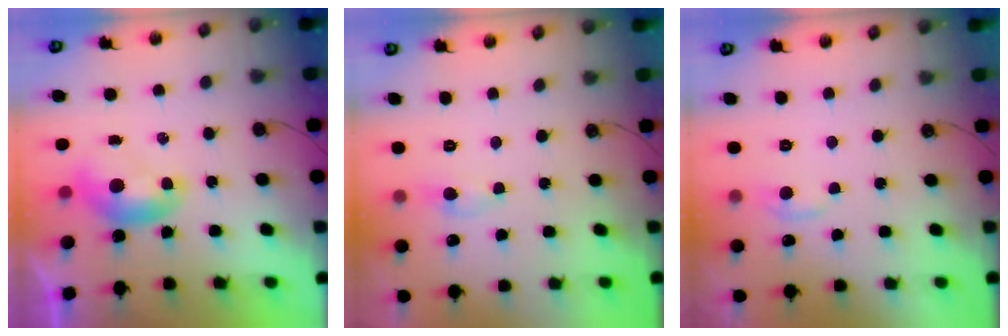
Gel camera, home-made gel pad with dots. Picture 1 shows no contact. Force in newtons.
{"total": 0.6, "press": 0.2, "slide": 0.5}
{"total": 1.0, "press": 0.4, "slide": 0.9}